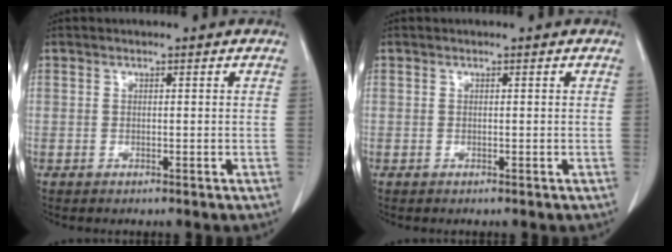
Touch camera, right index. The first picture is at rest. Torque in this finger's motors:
{"motor_torque": [0.00, 0.00, 0.00, 0.00]}